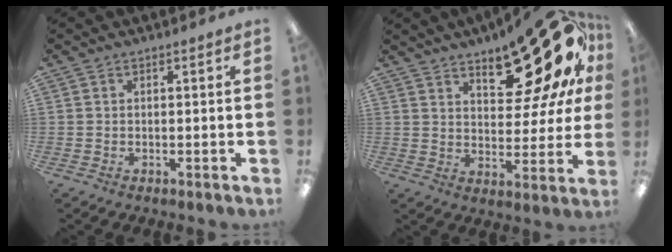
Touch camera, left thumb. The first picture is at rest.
{"total": 20.9, "force": [14.0, 8.7, 12.8], "torque": [-0.169, -0.094, 0.233]}